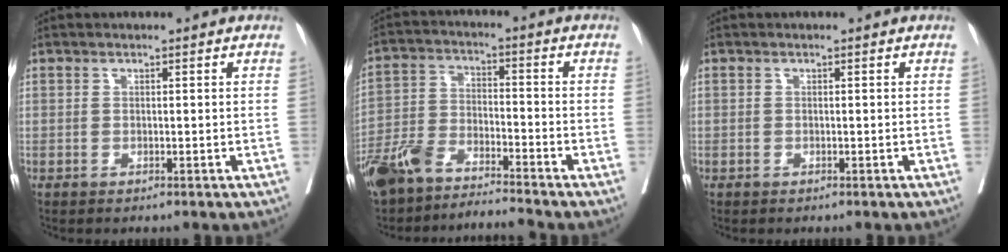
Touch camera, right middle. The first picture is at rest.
{"total": 8.5, "force": [-7.8, 1.0, 3.3], "torque": [-0.076, 0.004, -0.150]}
{"total": 0.7, "force": [-0.2, 0.6, -0.1], "torque": [0.005, 0.007, -0.008]}